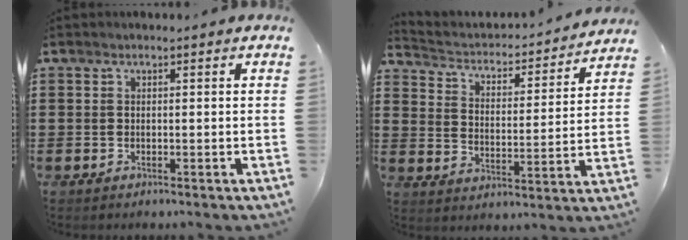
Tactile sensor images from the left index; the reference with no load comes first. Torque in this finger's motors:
{"motor_torque": [1.37, -0.77, 0.29, 0.03]}